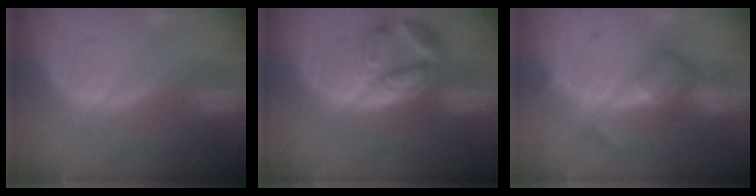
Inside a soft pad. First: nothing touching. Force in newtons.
{"total": 7.9, "press": 7.0, "slide": 3.6}
{"total": 5.9, "press": 5.0, "slide": 3.2}